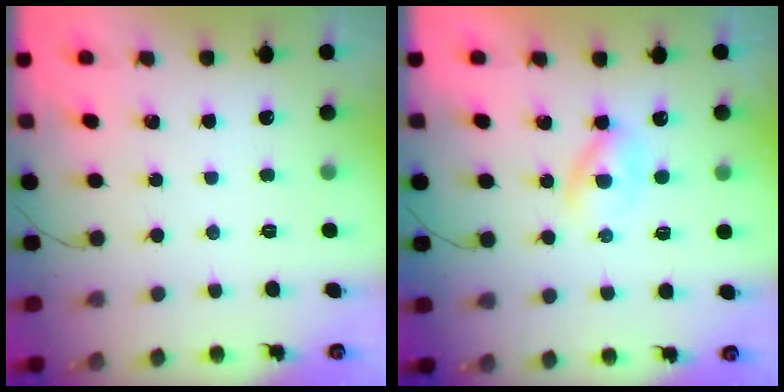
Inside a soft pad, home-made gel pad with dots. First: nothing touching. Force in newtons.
{"total": 2.4, "press": 2.2, "slide": 1.0}